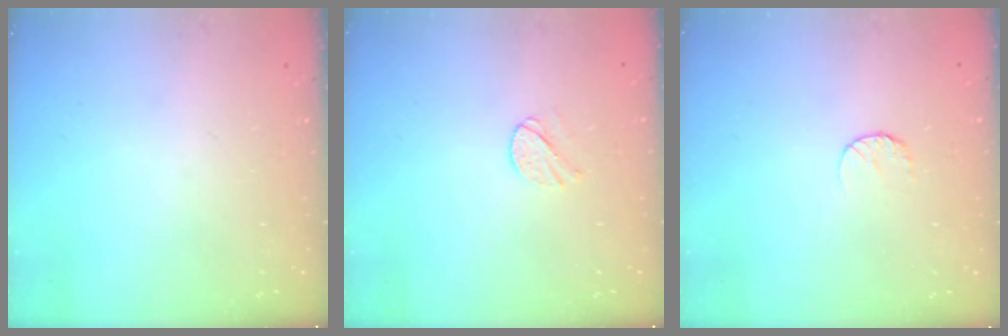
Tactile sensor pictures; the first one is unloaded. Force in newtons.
{"total": 3.7, "press": 3.7, "slide": 0.4}
{"total": 4.7, "press": 4.7, "slide": 0.4}